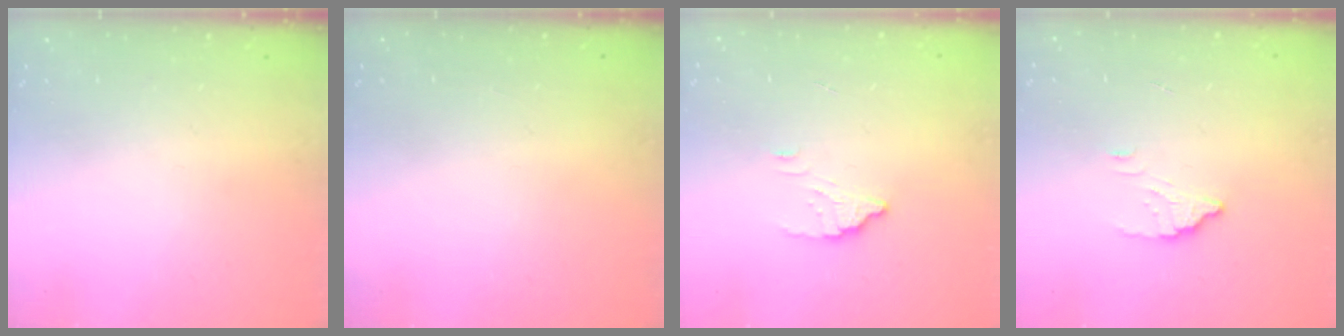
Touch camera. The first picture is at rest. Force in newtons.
{"total": 2.2, "press": 2.2, "slide": 0.1}
{"total": 2.9, "press": 2.9, "slide": 0.2}
{"total": 2.9, "press": 2.9, "slide": 0.2}